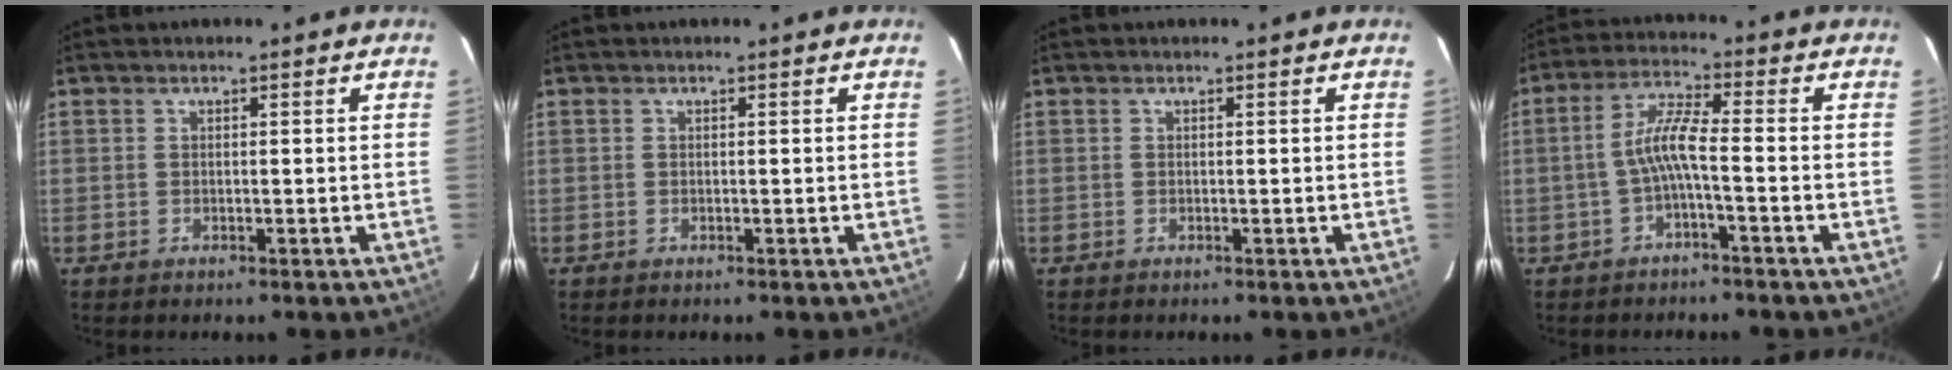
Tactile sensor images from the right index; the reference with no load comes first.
{"total": 0.0}
{"total": 0.0}
{"total": 5.4, "force": [-1.9, 0.3, 5.0], "torque": [-0.114, 0.013, -0.036]}